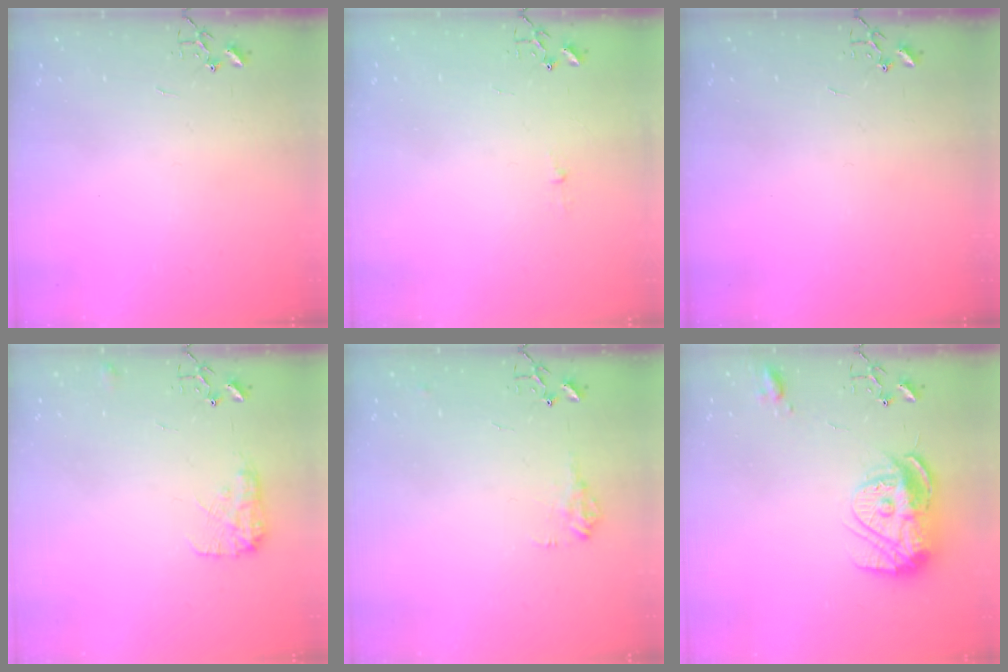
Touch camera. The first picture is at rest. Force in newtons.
{"total": 2.6, "press": 2.5, "slide": 0.4}
{"total": 0.0}
{"total": 9.5, "press": 9.5, "slide": 0.3}
{"total": 8.1, "press": 8.1, "slide": 0.3}
{"total": 14.9, "press": 14.9, "slide": 1.4}